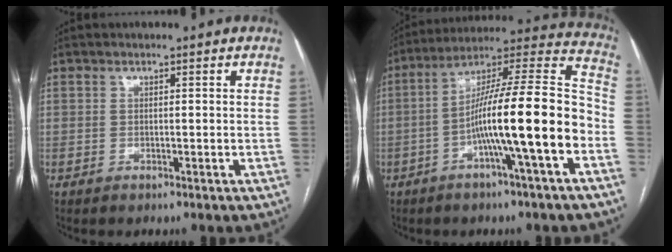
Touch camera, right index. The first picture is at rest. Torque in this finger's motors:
{"motor_torque": [2.14, 0.00, 1.05, 0.21]}